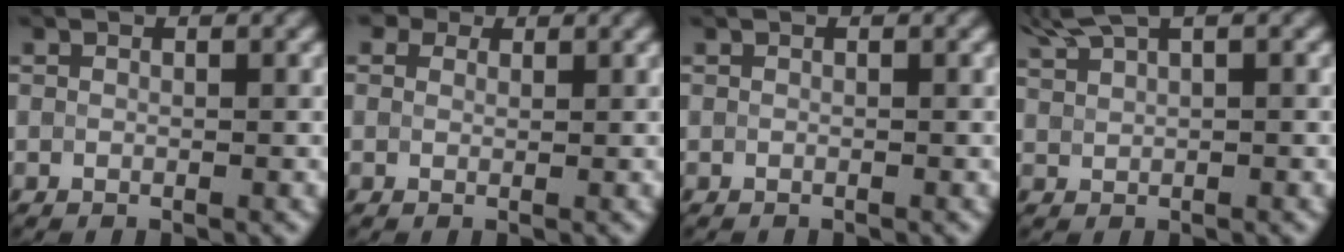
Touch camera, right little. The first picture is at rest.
{"total": 3.0, "force": [1.9, 1.9, 1.3], "torque": [-0.025, 0.019, 0.000]}
{"total": 0.0}
{"total": 3.3, "force": [2.9, 0.2, 1.6], "torque": [-0.044, 0.023, 0.063]}